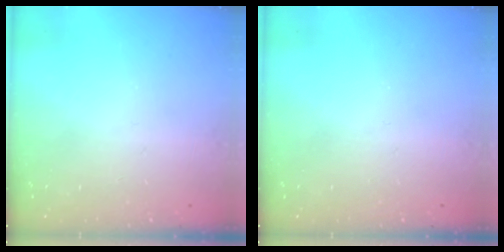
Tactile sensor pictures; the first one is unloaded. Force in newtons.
{"total": 0.0}